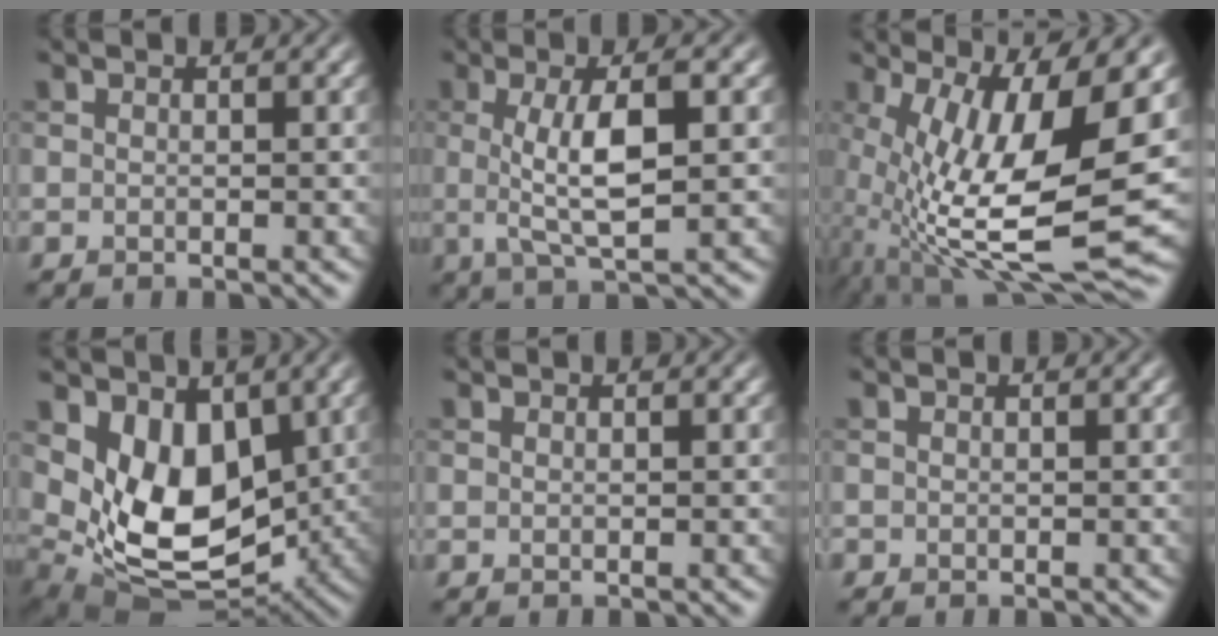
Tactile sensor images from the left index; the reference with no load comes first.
{"total": 5.9, "force": [0.3, 1.3, 5.7], "torque": [-0.109, 0.003, 0.005]}
{"total": 14.1, "force": [-1.2, 4.1, 13.5], "torque": [-0.254, -0.016, -0.012]}
{"total": 8.4, "force": [1.8, 5.5, 6.1], "torque": [-0.119, -0.030, 0.037]}
{"total": 0.0}
{"total": 0.0}